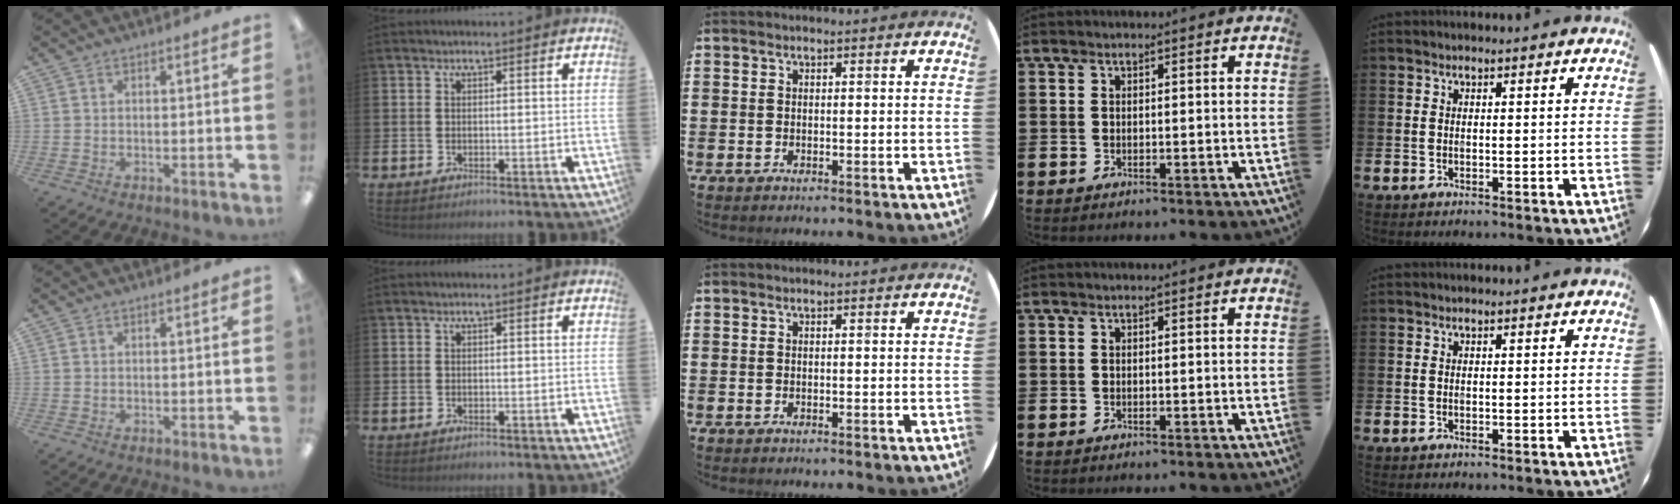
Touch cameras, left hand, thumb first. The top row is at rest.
{}